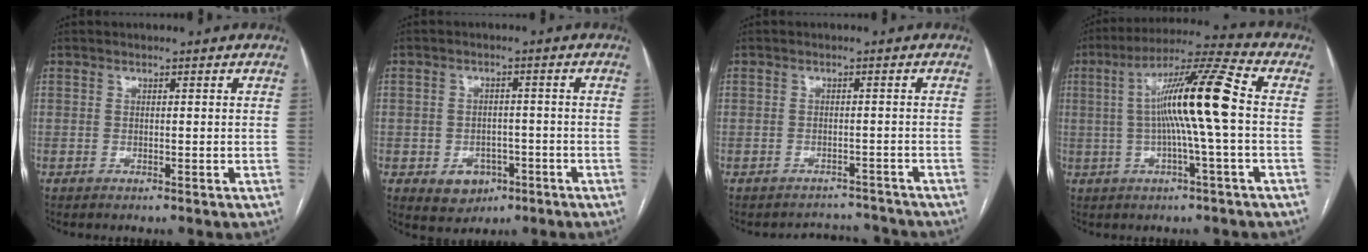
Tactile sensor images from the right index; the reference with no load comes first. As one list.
[{"total": 5.3, "force": [-2.4, 4.3, 2.1], "torque": [-0.026, 0.007, -0.023]}, {"total": 4.4, "force": [-4.1, 0.8, -1.6], "torque": [0.027, 0.019, -0.051]}, {"total": 12.7, "force": [0.3, -0.9, 12.7], "torque": [-0.221, 0.019, -0.001]}]